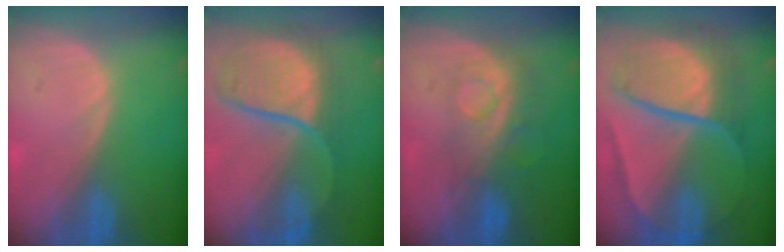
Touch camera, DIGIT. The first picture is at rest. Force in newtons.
{"total": 9.8, "press": 9.1, "slide": 3.4}
{"total": 8.4, "press": 7.1, "slide": 4.5}
{"total": 10.8, "press": 10.7, "slide": 1.0}